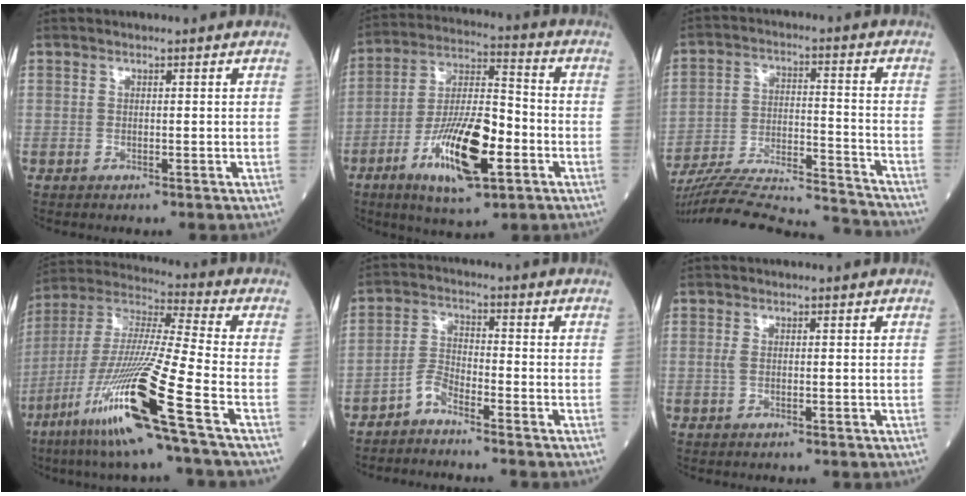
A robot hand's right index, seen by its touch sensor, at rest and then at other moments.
{"total": 15.2, "force": [-6.0, 3.9, 13.4], "torque": [-0.255, -0.006, -0.101]}
{"total": 23.4, "force": [-22.2, 1.2, 7.2], "torque": [-0.131, -0.013, -0.336]}
{"total": 19.9, "force": [-9.7, -1.1, 17.4], "torque": [-0.382, -0.049, -0.193]}
{"total": 3.4, "force": [-3.0, 0.6, 1.4], "torque": [-0.031, -0.005, -0.065]}
{"total": 0.8, "force": [-0.1, 0.3, 0.8], "torque": [-0.020, 0.000, -0.004]}